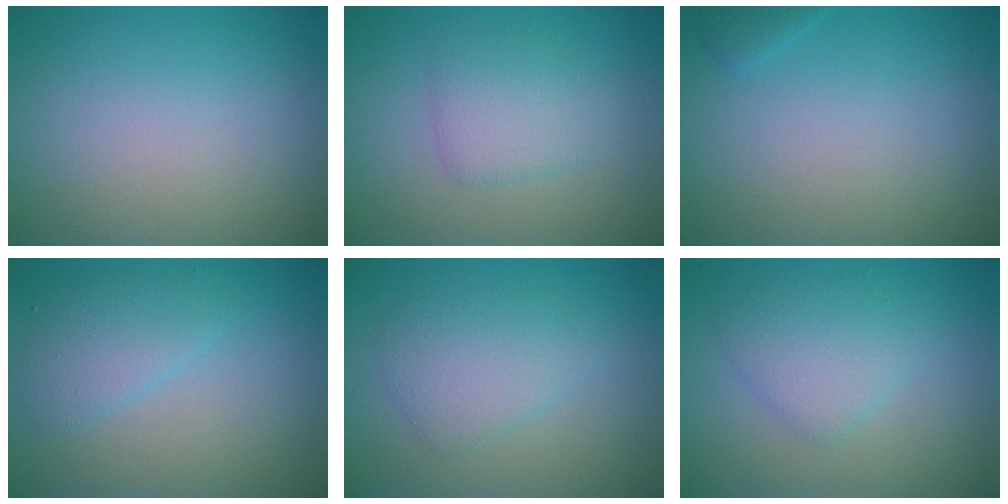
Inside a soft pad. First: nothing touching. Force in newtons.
{"total": 2.7, "press": 2.7, "slide": 0.1}
{"total": 0.7, "press": 0.7, "slide": 0.1}
{"total": 2.5, "press": 2.5, "slide": 0.1}
{"total": 3.2, "press": 3.2, "slide": 0.0}
{"total": 2.9, "press": 2.9, "slide": 0.0}